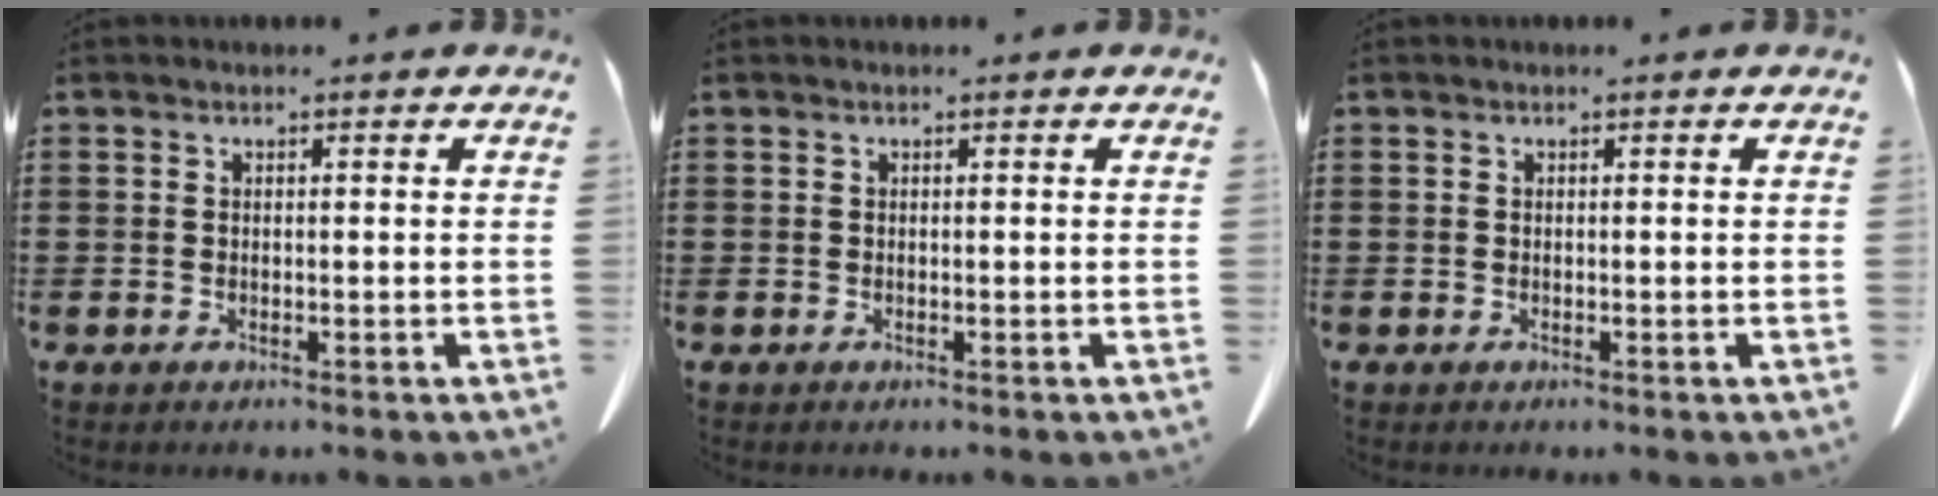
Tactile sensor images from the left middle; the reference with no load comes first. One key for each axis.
{"total": 0.0}
{"total": 0.0}